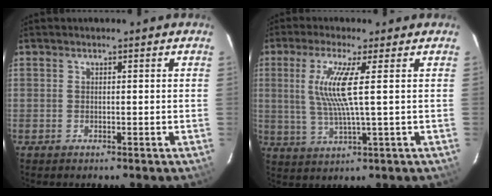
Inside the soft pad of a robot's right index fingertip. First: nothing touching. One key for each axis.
{"total": 8.1, "fx": 1.8, "fy": -0.3, "fz": 7.9, "tx": -0.158, "ty": -0.009, "tz": 0.040}